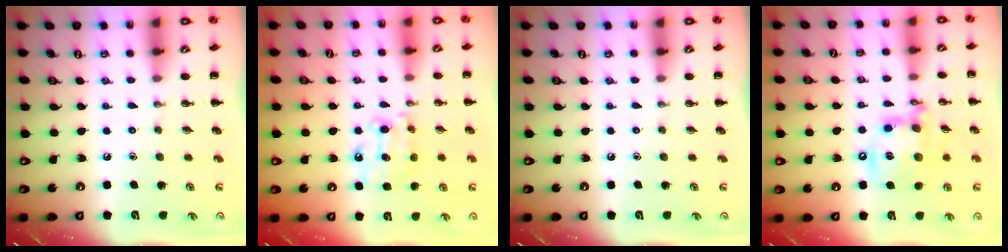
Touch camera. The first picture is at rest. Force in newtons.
{"total": 8.1, "press": 8.0, "slide": 0.9}
{"total": 0.0}
{"total": 14.1, "press": 13.8, "slide": 3.0}